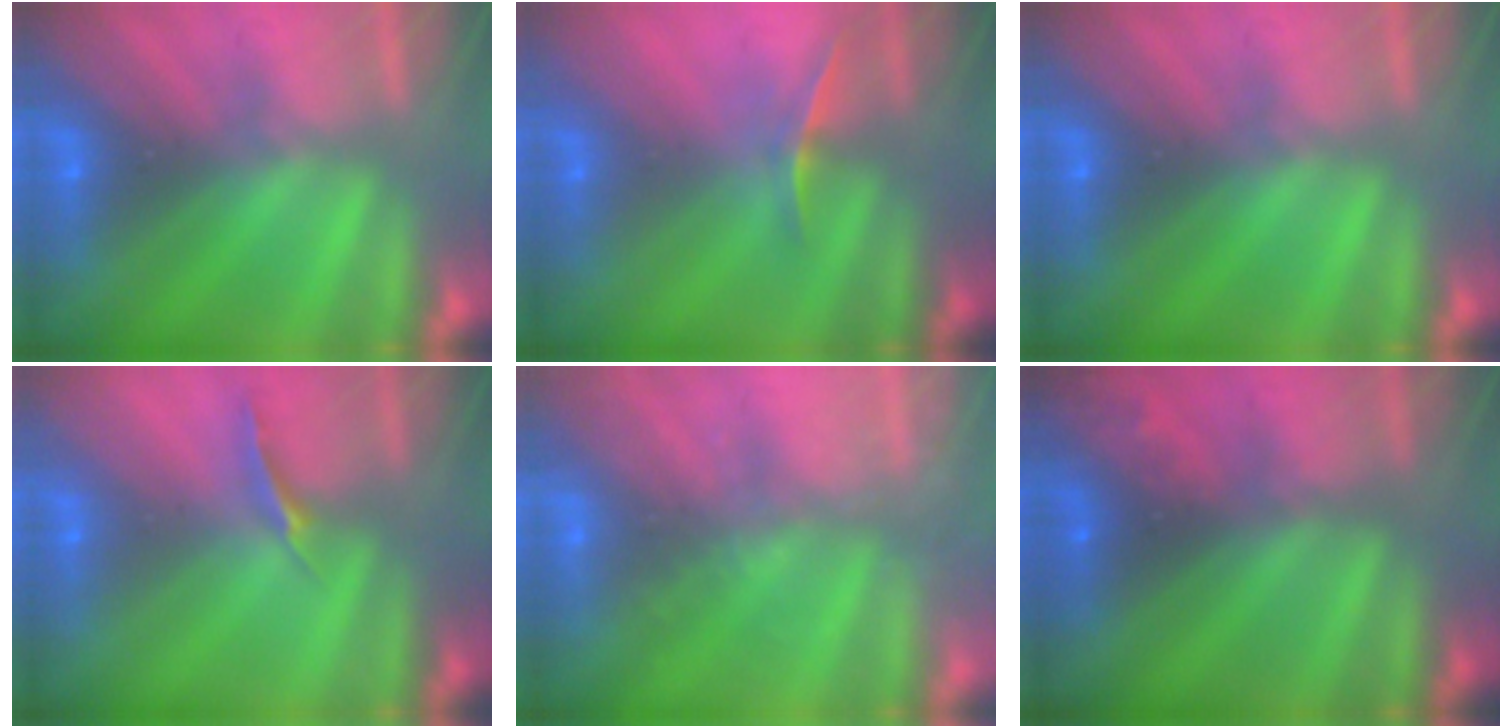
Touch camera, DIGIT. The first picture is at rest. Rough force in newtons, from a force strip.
{"total": 1.1}
{"total": 0.0}
{"total": 1.3}
{"total": 1.9}
{"total": 2.4}